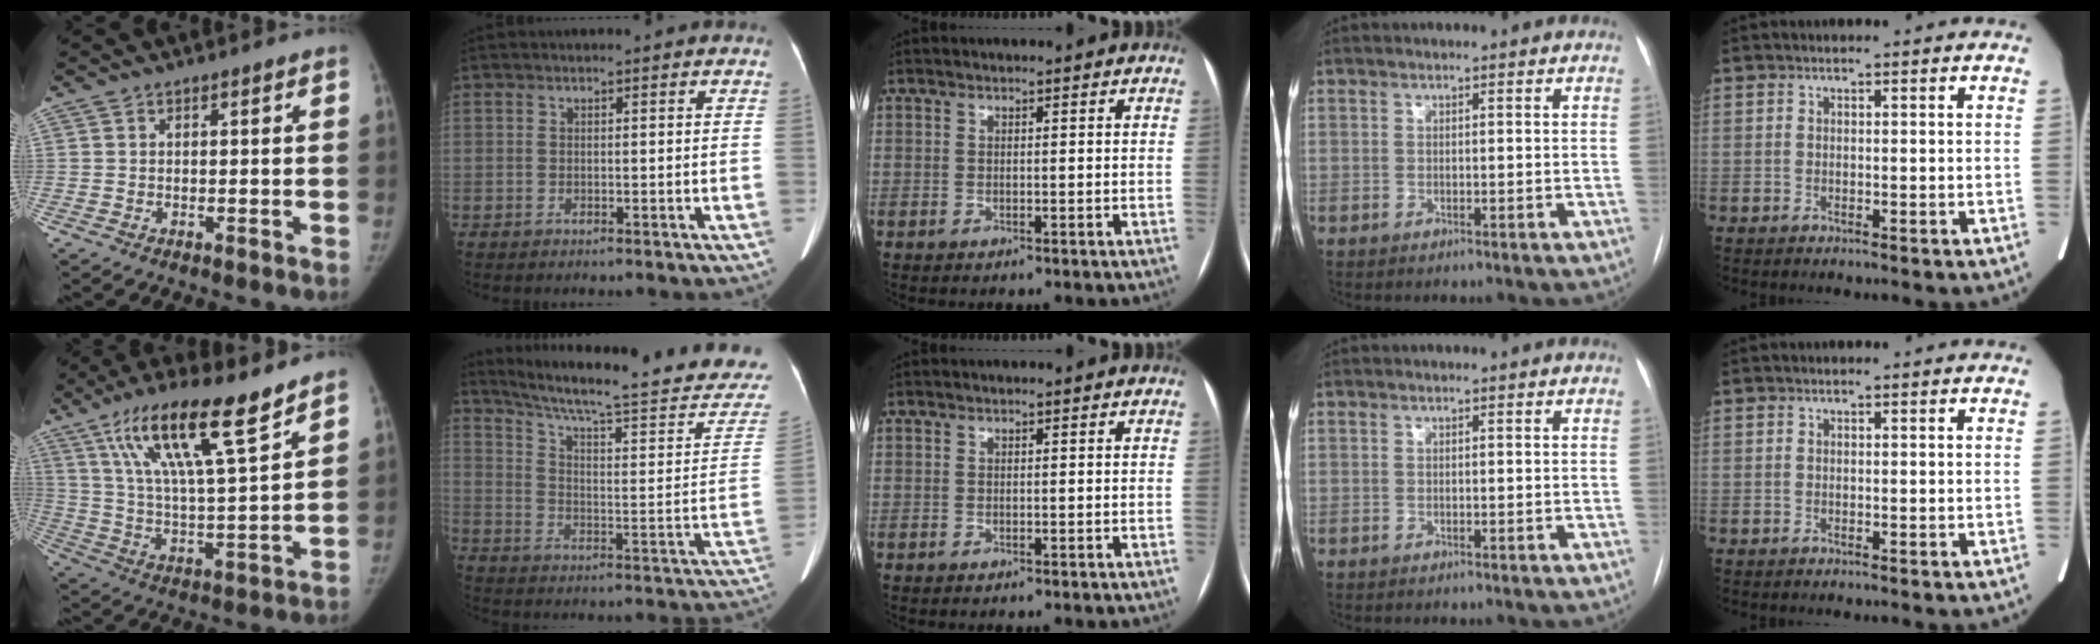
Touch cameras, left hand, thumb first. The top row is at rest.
{"thumb": {"total": 18.1, "force": [11.6, 3.0, 13.5], "torque": [-0.228, -0.049, 0.211]}, "index": {"total": 27.2, "force": [24.4, 2.2, 12.0], "torque": [-0.180, -0.074, 0.315]}}